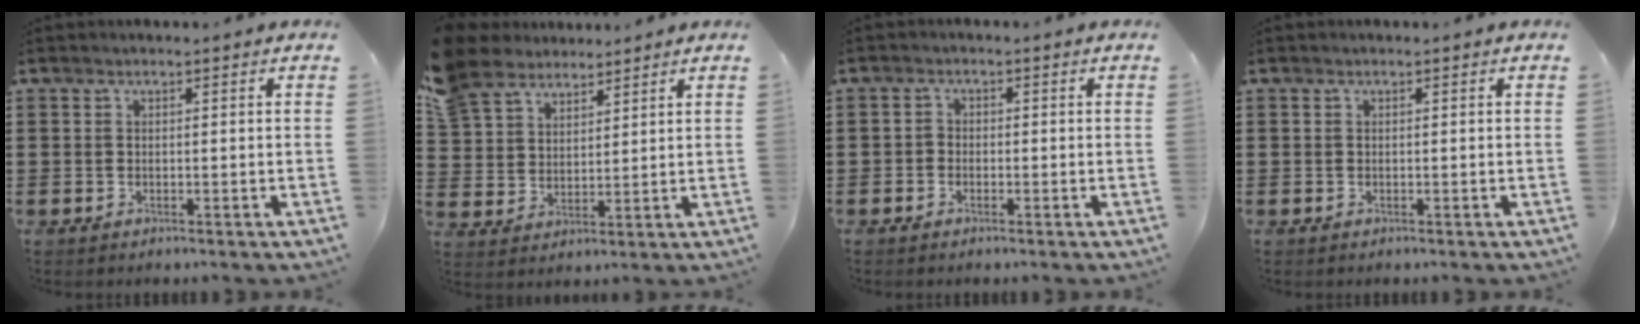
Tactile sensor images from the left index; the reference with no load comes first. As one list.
[{"total": 7.3, "force": [6.2, 3.6, 1.3], "torque": [-0.061, -0.010, 0.120]}, {"total": 1.1, "force": [-0.8, 0.8, 0.2], "torque": [-0.008, 0.003, -0.018]}, {"total": 0.0}]